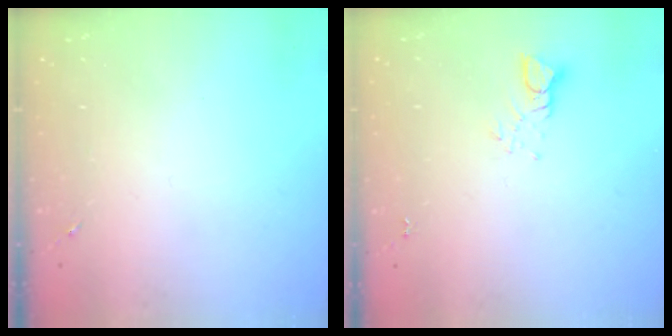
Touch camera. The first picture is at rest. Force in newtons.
{"total": 3.8, "press": 3.8, "slide": 0.3}